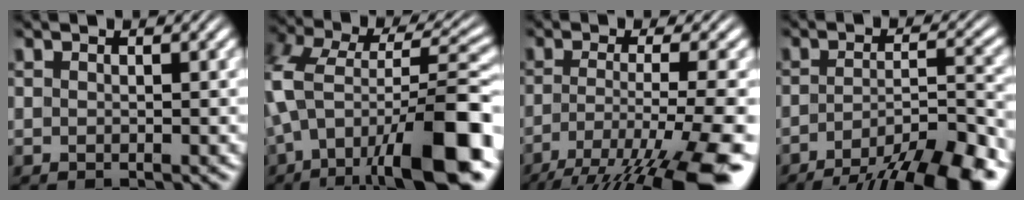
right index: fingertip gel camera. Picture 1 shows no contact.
{"total": 12.4, "force": [-3.4, 5.7, 10.5], "torque": [-0.178, -0.023, -0.033]}
{"total": 10.9, "force": [-6.1, 3.0, 8.5], "torque": [-0.132, -0.048, -0.068]}
{"total": 10.8, "force": [-8.3, 3.1, 6.2], "torque": [-0.073, -0.023, -0.118]}